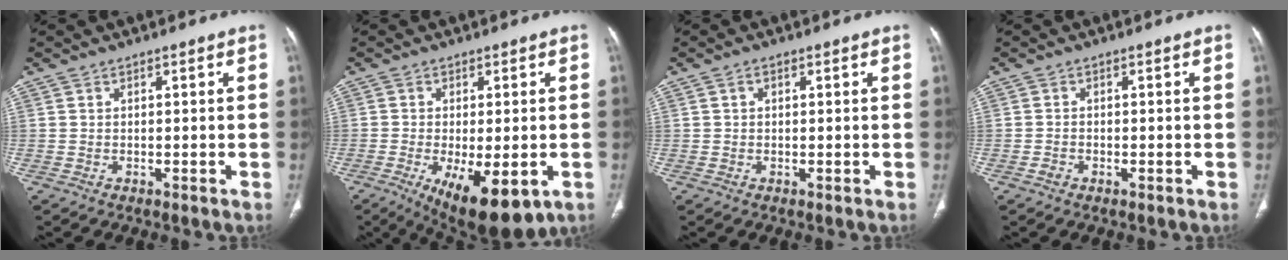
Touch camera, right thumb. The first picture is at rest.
{"total": 13.4, "force": [-5.2, 5.3, 11.1], "torque": [-0.165, -0.014, -0.064]}
{"total": 1.0, "force": [0.3, 0.7, 0.6], "torque": [-0.009, 0.005, 0.006]}
{"total": 1.0, "force": [-0.6, 0.6, 0.4], "torque": [-0.011, 0.002, -0.014]}